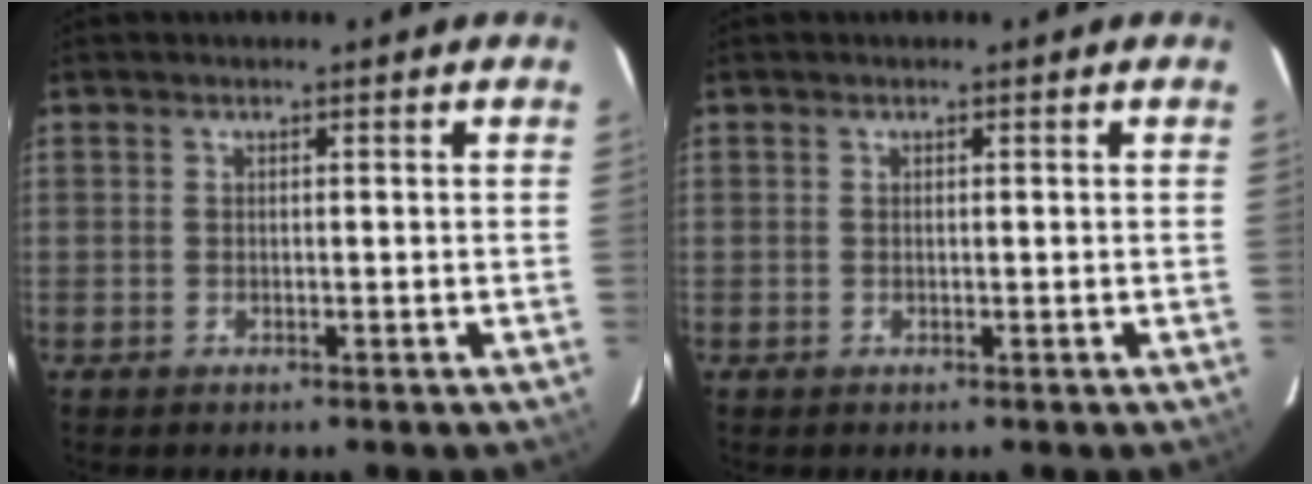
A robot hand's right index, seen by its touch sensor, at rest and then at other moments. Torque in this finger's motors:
{"motor_torque": [-0.05, 0.21, -0.03, 0.00]}